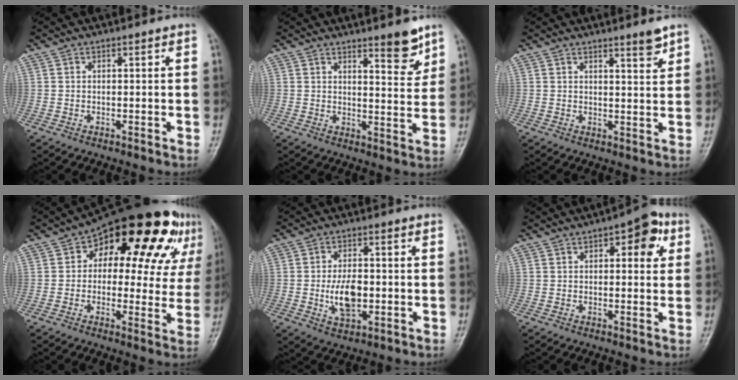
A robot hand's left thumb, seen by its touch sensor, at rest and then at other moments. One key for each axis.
{"total": 6.1, "fx": 4.5, "fy": 1.5, "fz": 3.8, "tx": -0.037, "ty": -0.038, "tz": 0.061}
{"total": 3.2, "fx": 2.5, "fy": 0.3, "fz": 2.0, "tx": -0.024, "ty": -0.024, "tz": 0.037}
{"total": 22.4, "fx": 9.1, "fy": 12.0, "fz": 16.5, "tx": -0.166, "ty": 0.023, "tz": 0.120}
{"total": 8.0, "fx": -0.9, "fy": 4.5, "fz": 6.5, "tx": -0.104, "ty": -0.001, "tz": -0.014}
{"total": 7.6, "fx": 2.7, "fy": 3.5, "fz": 6.2, "tx": -0.047, "ty": 0.004, "tz": 0.025}